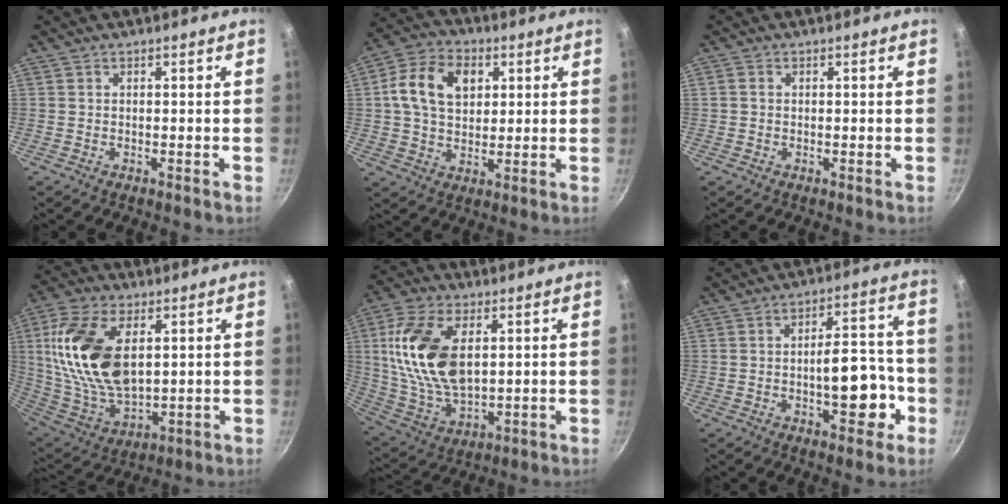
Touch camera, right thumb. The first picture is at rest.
{"total": 12.8, "force": [3.3, 9.0, 8.4], "torque": [-0.134, 0.006, 0.045]}
{"total": 1.0, "force": [0.0, 0.9, 0.5], "torque": [-0.009, 0.004, -0.002]}
{"total": 20.8, "force": [5.0, 11.7, 16.4], "torque": [-0.309, -0.019, 0.105]}
{"total": 18.3, "force": [4.0, 10.4, 14.5], "torque": [-0.270, -0.010, 0.084]}
{"total": 11.8, "force": [-3.4, 5.5, 9.9], "torque": [-0.099, 0.037, -0.045]}